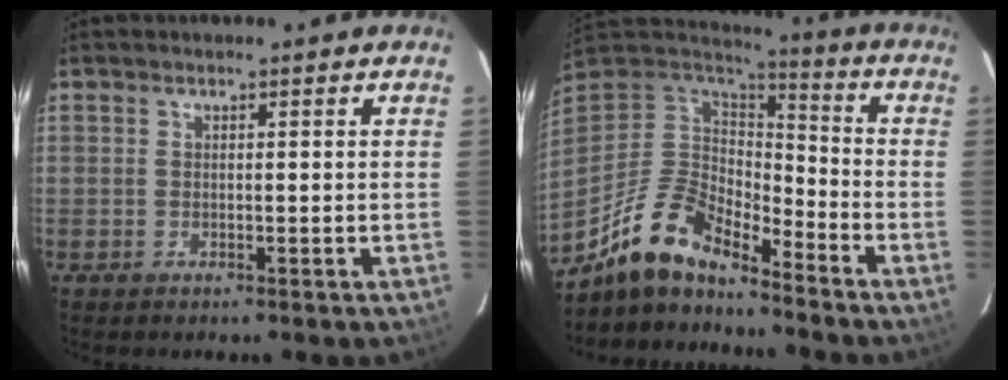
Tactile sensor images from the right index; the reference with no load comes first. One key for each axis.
{"total": 14.1, "fx": -11.7, "fy": 4.1, "fz": 6.8, "tx": -0.142, "ty": -0.003, "tz": -0.230}